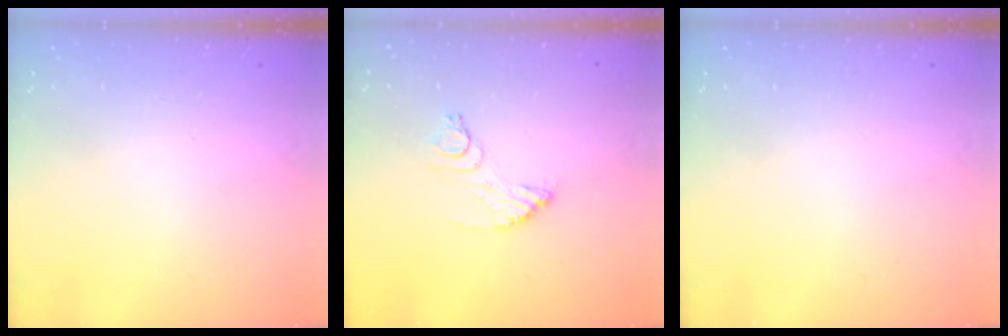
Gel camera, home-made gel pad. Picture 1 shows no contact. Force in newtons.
{"total": 10.5, "press": 10.4, "slide": 1.1}
{"total": 0.0}